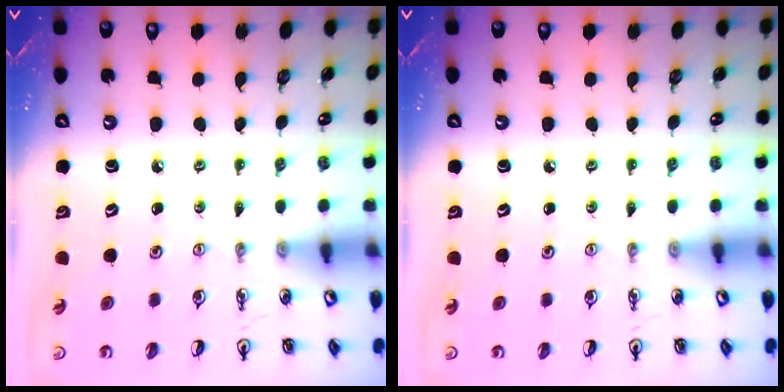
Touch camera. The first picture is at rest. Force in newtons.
{"total": 0.0}